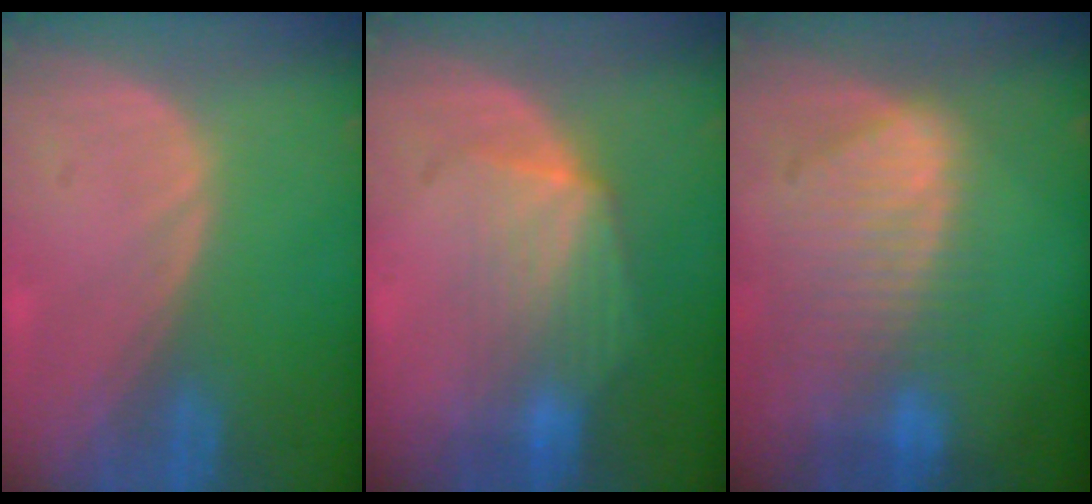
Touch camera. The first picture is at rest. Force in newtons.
{"total": 6.9, "press": 6.5, "slide": 2.4}
{"total": 9.4, "press": 8.2, "slide": 4.7}